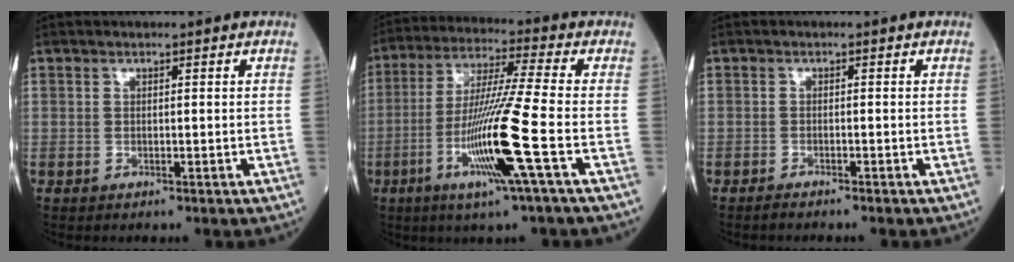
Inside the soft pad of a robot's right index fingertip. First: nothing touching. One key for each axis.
{"total": 13.7, "fx": -4.4, "fy": -1.8, "fz": 12.8, "tx": -0.256, "ty": -0.019, "tz": -0.087}
{"total": 1.5, "fx": -1.3, "fy": -0.2, "fz": 0.6, "tx": -0.012, "ty": 0.000, "tz": -0.018}